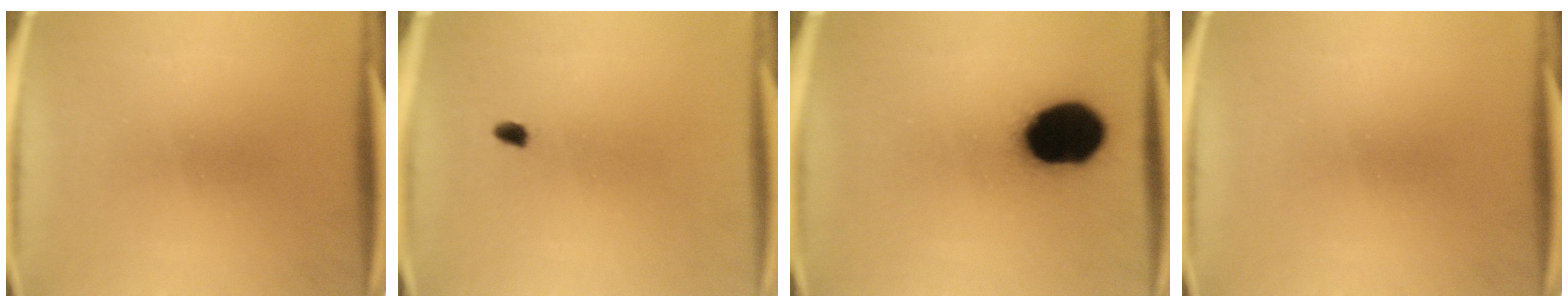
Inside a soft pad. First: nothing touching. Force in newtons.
{"total": 1.2}
{"total": 20.4}
{"total": 0.0}